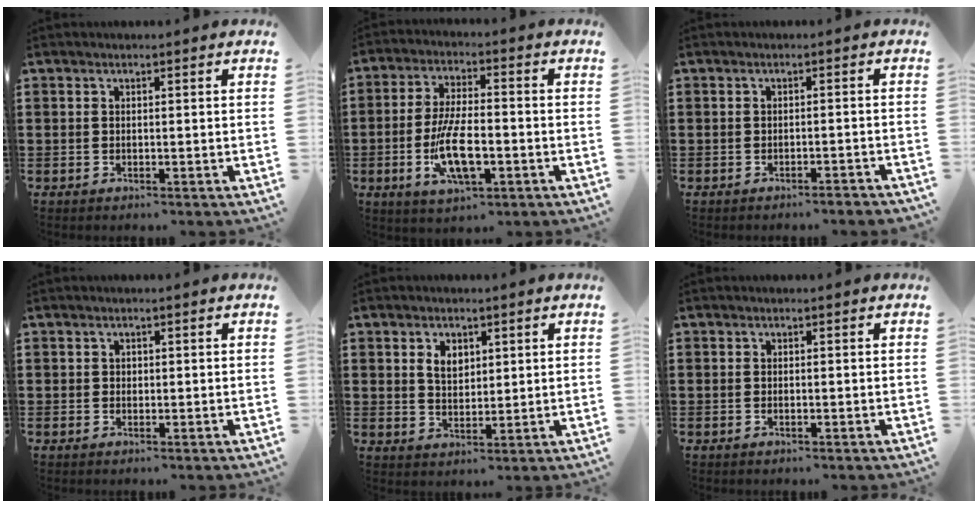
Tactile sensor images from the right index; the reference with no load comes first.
{"total": 9.5, "force": [-2.6, 3.8, 8.4], "torque": [-0.184, -0.013, -0.050]}
{"total": 1.4, "force": [-1.3, -0.1, 0.5], "torque": [-0.011, -0.001, -0.026]}
{"total": 0.6, "force": [0.2, 0.5, 0.2], "torque": [-0.005, 0.002, 0.004]}
{"total": 3.6, "force": [1.6, 2.3, 2.1], "torque": [-0.051, 0.009, 0.029]}
{"total": 0.0}